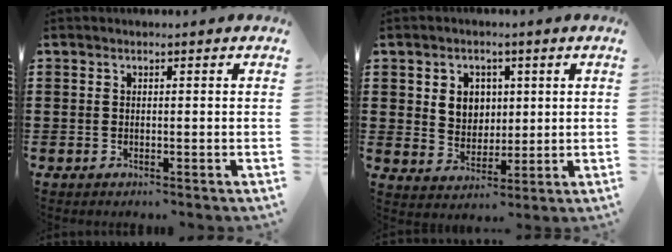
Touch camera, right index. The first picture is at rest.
{"total": 4.9, "force": [1.4, 4.3, 1.8], "torque": [-0.047, 0.012, 0.021]}